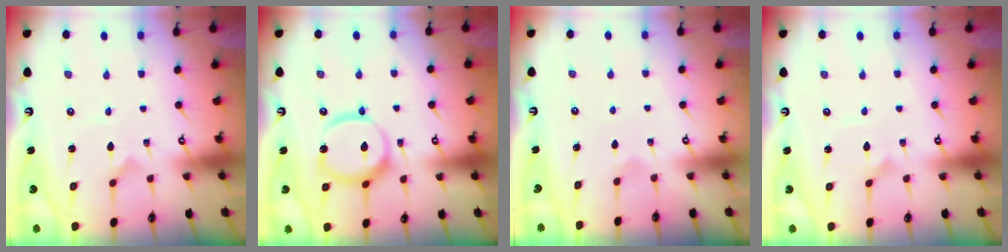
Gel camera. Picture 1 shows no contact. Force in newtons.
{"total": 13.0, "press": 12.9, "slide": 1.7}
{"total": 2.1, "press": 2.1, "slide": 0.2}
{"total": 1.6, "press": 1.6, "slide": 0.0}